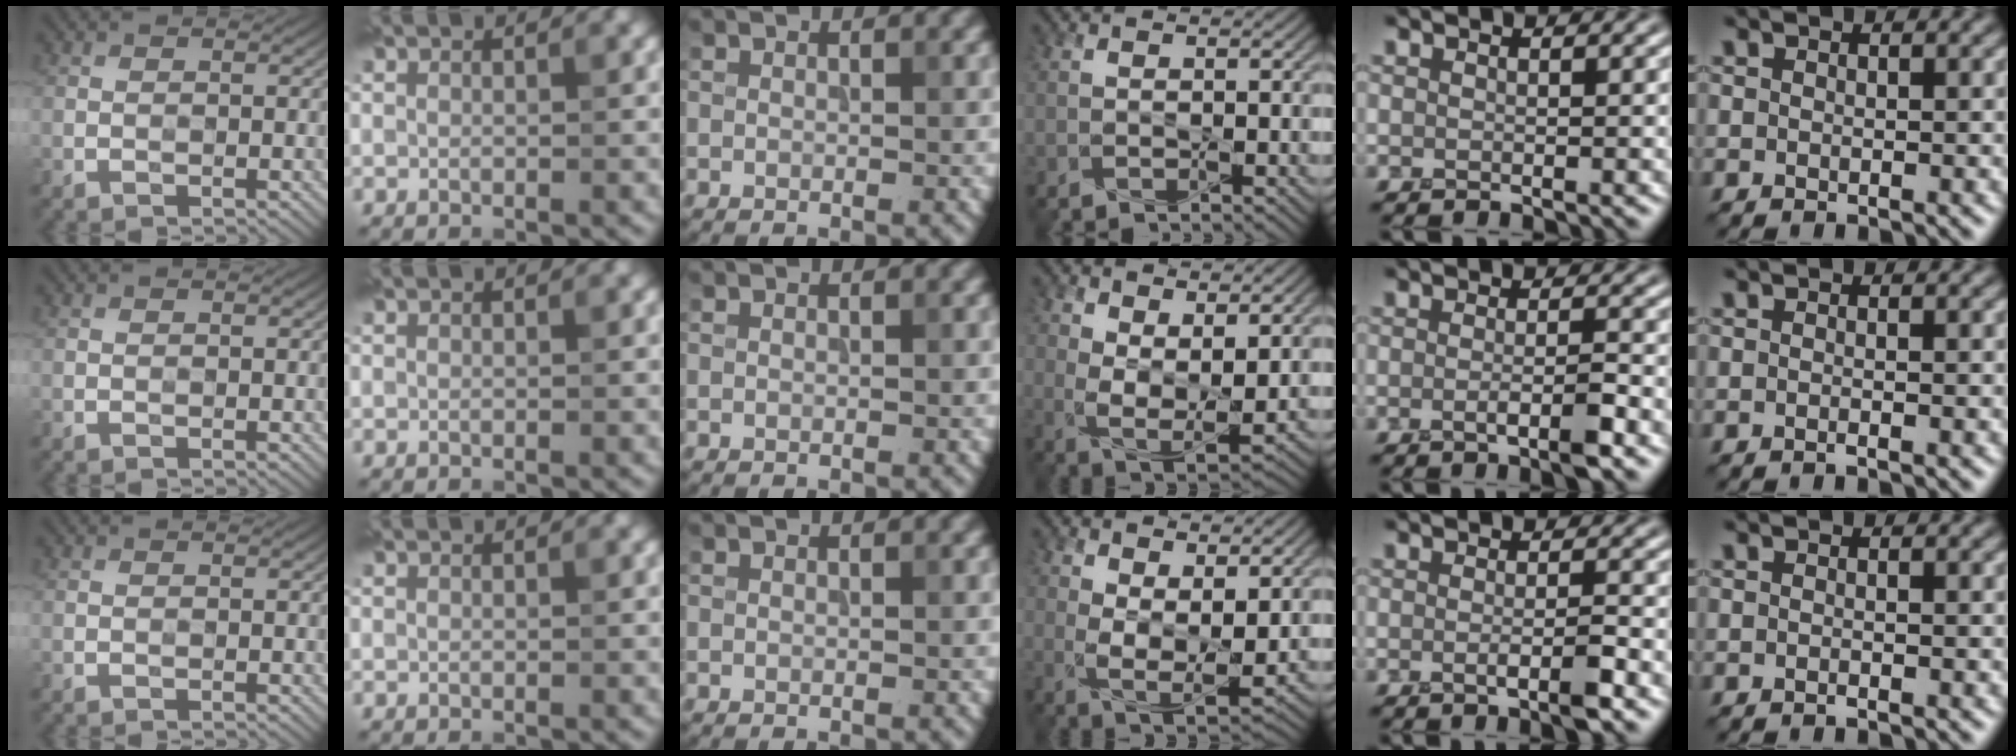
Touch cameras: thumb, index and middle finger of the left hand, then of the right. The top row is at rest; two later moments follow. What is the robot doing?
{"motion": "squeeze", "object": "air blower"}